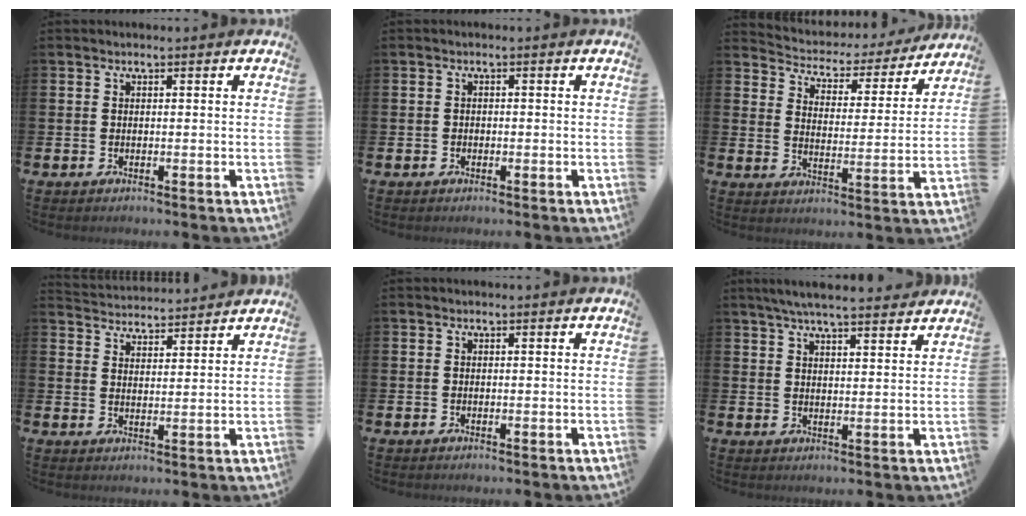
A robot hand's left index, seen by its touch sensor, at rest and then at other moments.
{"total": 0.7, "force": [-0.4, 0.6, 0.1], "torque": [-0.008, 0.005, -0.008]}
{"total": 4.0, "force": [3.7, 1.6, 0.2], "torque": [-0.033, -0.037, 0.055]}
{"total": 3.9, "force": [3.9, 0.4, -0.5], "torque": [-0.007, -0.026, 0.070]}
{"total": 0.0}
{"total": 5.3, "force": [5.0, 0.4, 1.7], "torque": [-0.041, -0.020, 0.089]}